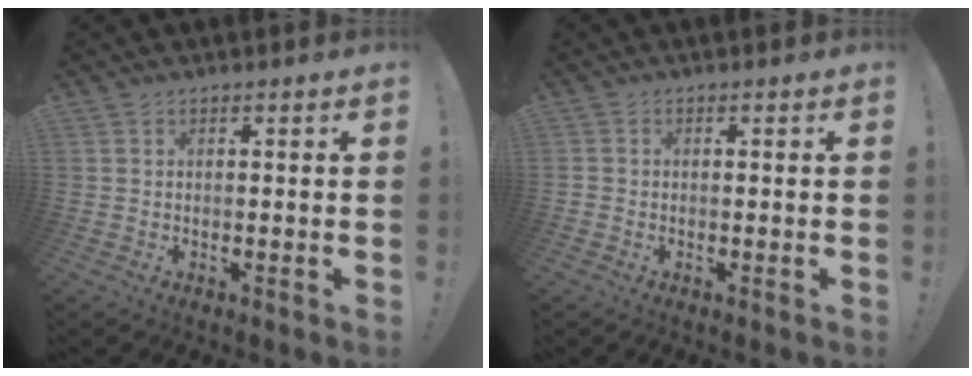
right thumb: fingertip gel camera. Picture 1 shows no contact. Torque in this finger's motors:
{"motor_torque": [0.22, -0.04, 0.01, -0.26, 0.00]}